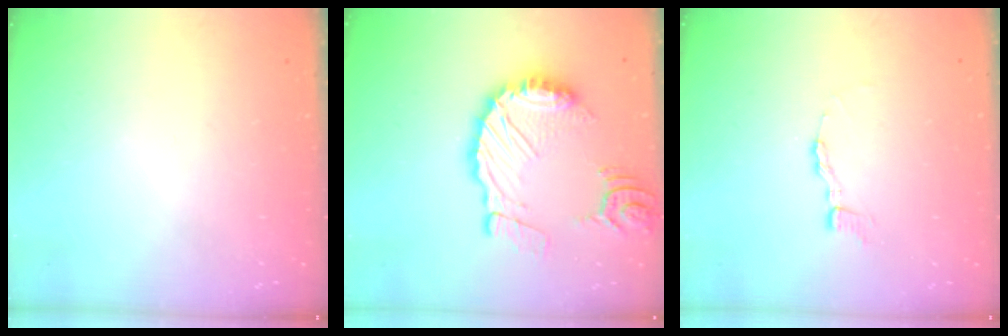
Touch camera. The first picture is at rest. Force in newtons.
{"total": 15.1, "press": 15.0, "slide": 1.8}
{"total": 3.7, "press": 3.7, "slide": 0.0}